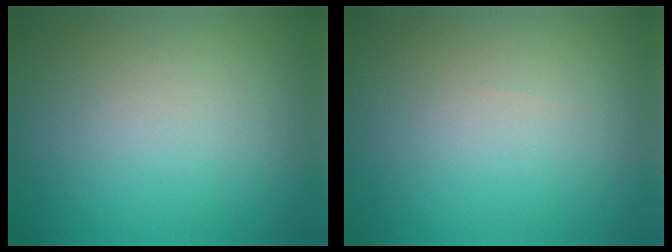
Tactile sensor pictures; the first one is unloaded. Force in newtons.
{"total": 0.0}